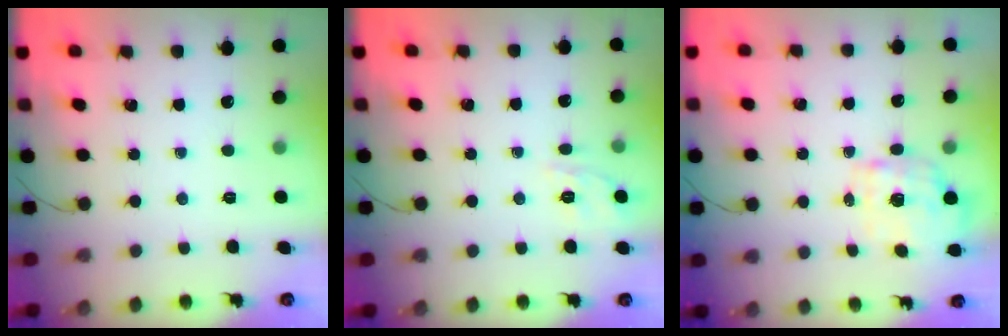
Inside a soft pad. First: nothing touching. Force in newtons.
{"total": 2.3, "press": 2.0, "slide": 1.3}
{"total": 2.0, "press": 1.8, "slide": 1.0}